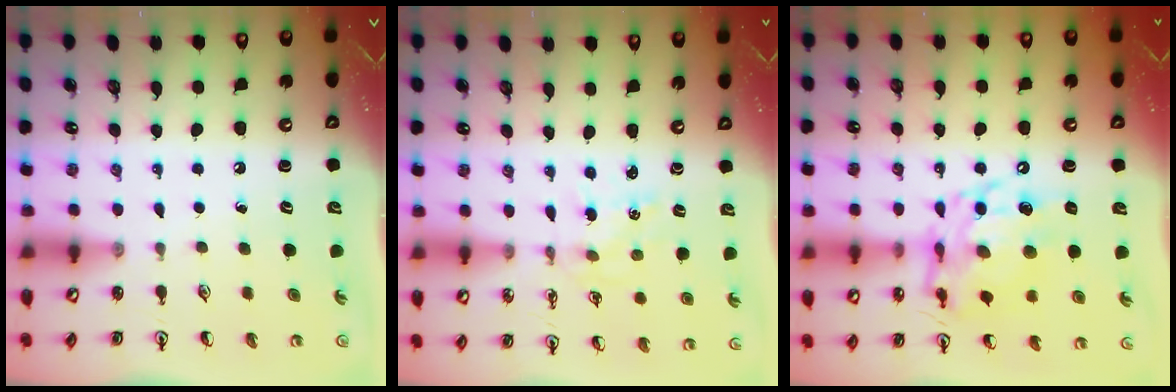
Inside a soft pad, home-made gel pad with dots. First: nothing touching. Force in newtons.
{"total": 1.5, "press": 1.5, "slide": 0.2}
{"total": 13.7, "press": 13.6, "slide": 1.2}